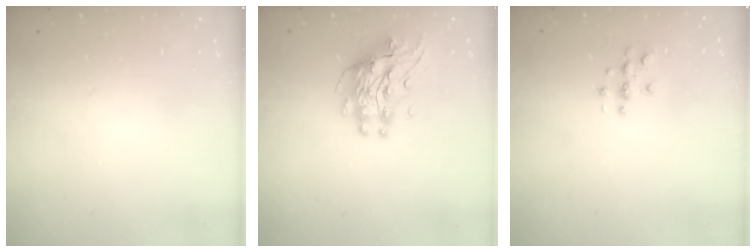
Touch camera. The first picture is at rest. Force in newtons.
{"total": 9.8, "press": 9.7, "slide": 0.8}
{"total": 2.7, "press": 2.7, "slide": 0.3}